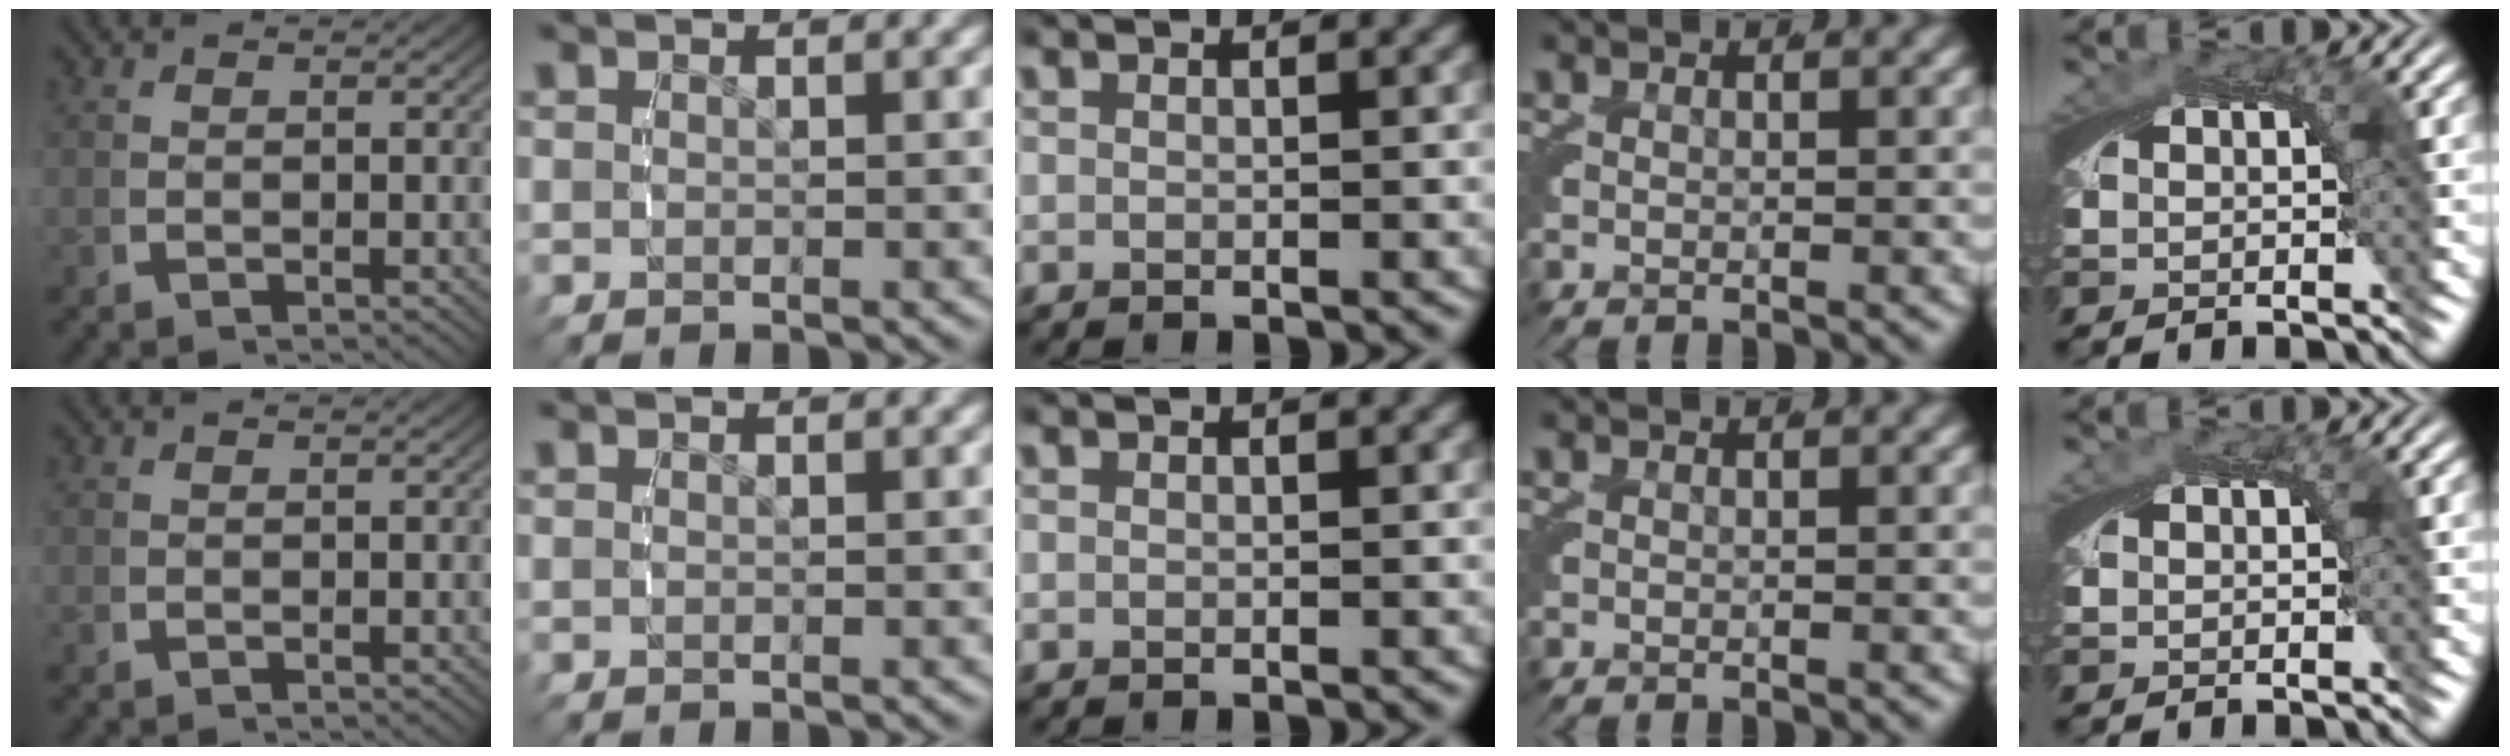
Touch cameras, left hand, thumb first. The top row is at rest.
{"little": {"total": 0.6, "force": [-0.2, -0.2, -0.5], "torque": [0.008, -0.002, -0.003]}}